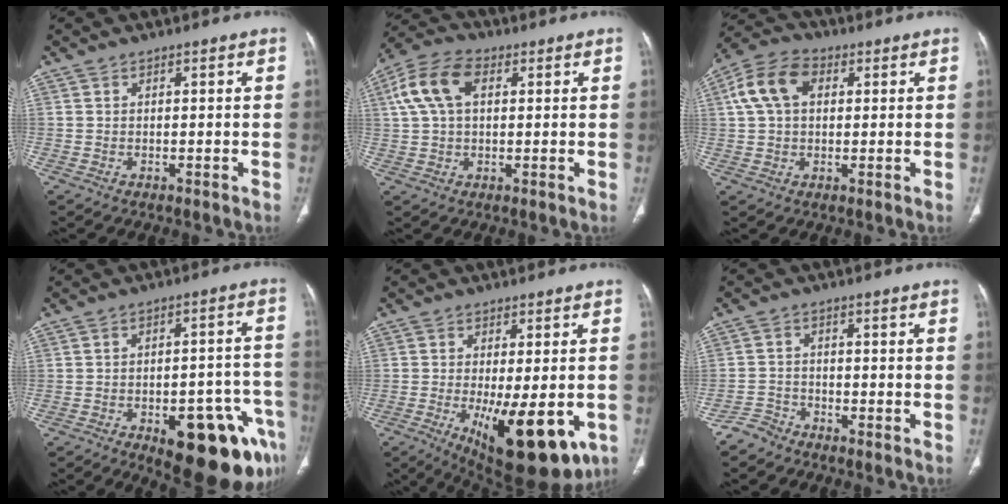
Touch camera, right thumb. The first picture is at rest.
{"total": 10.3, "force": [2.8, 6.4, 7.6], "torque": [-0.156, 0.026, 0.048]}
{"total": 9.9, "force": [2.6, 6.7, 6.8], "torque": [-0.131, 0.023, 0.040]}
{"total": 19.7, "force": [-9.6, 7.9, 15.3], "torque": [-0.129, 0.053, -0.115]}
{"total": 16.8, "force": [-5.7, 6.3, 14.4], "torque": [-0.183, -0.017, -0.066]}
{"total": 3.1, "force": [-2.8, 1.3, -0.3], "torque": [0.009, 0.006, -0.061]}